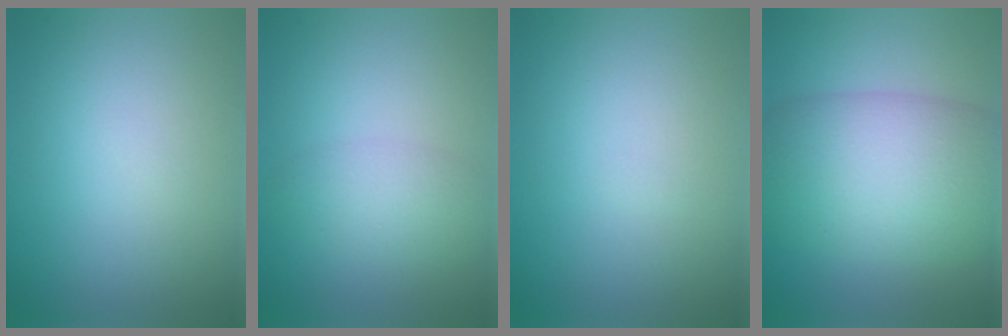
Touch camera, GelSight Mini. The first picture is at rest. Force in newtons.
{"total": 2.7, "press": 2.7, "slide": 0.2}
{"total": 0.0}
{"total": 10.1, "press": 10.1, "slide": 0.3}